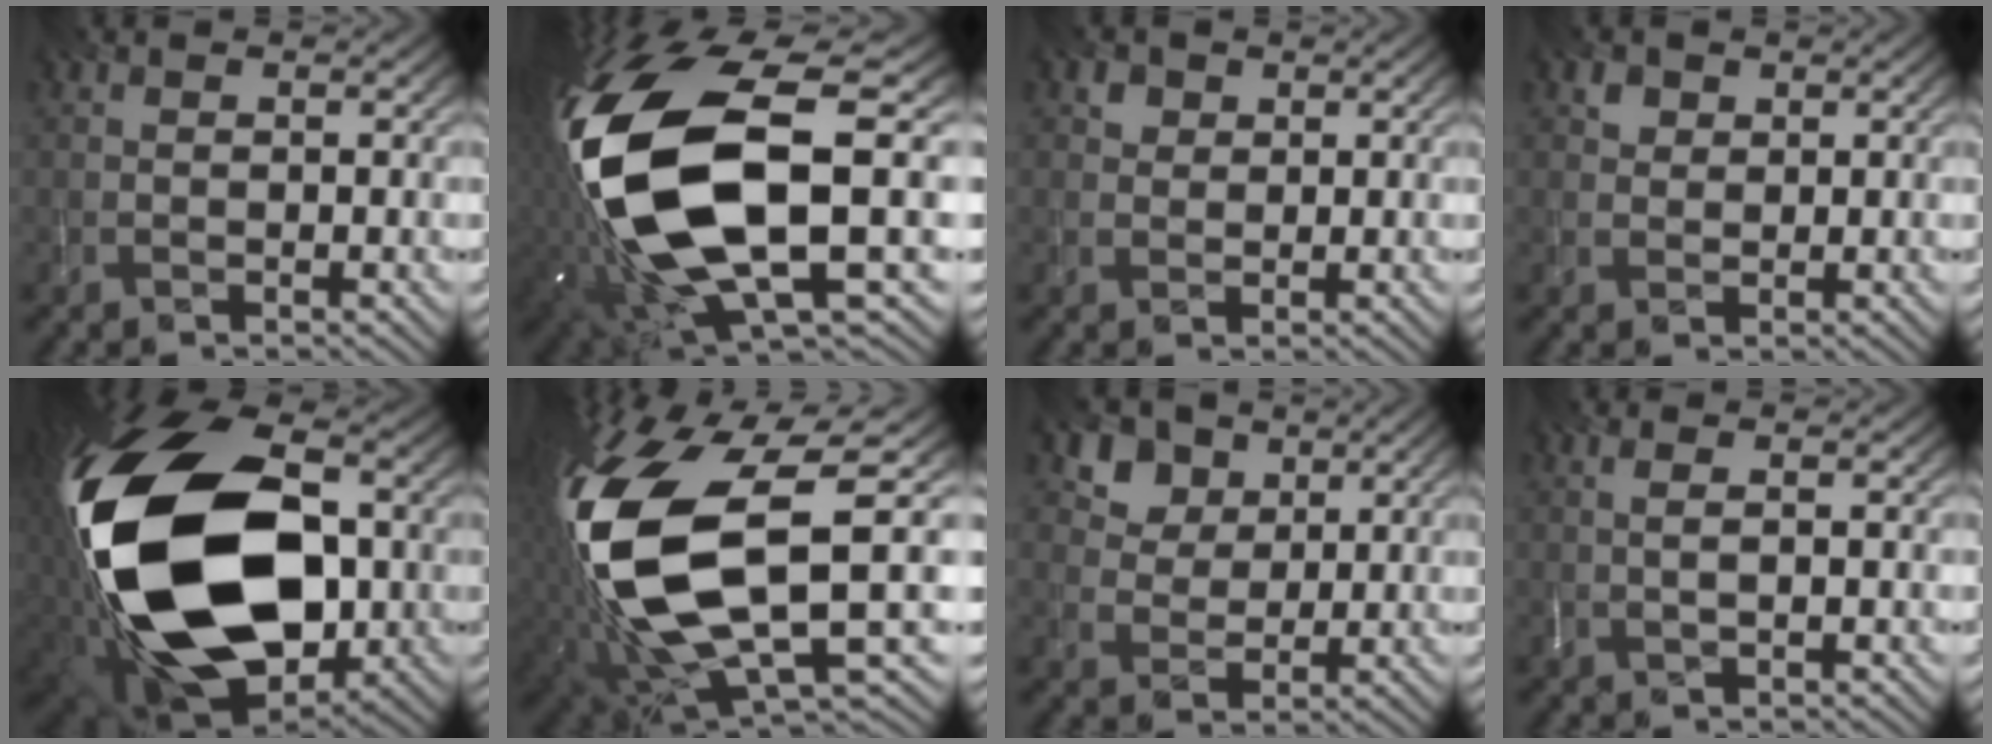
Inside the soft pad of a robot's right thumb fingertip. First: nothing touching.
{"total": 20.1, "force": [-0.5, 8.6, 18.2], "torque": [-0.418, -0.052, 0.017]}
{"total": 2.4, "force": [1.2, 1.9, 0.7], "torque": [-0.021, -0.009, 0.024]}
{"total": 1.9, "force": [1.0, 1.5, 0.5], "torque": [-0.015, -0.005, 0.019]}
{"total": 23.7, "force": [-1.2, 15.2, 18.1], "torque": [-0.399, -0.057, -0.005]}
{"total": 18.3, "force": [-0.3, 8.1, 16.4], "torque": [-0.381, -0.037, 0.006]}
{"total": 6.2, "force": [3.7, 4.4, 2.3], "torque": [-0.063, -0.017, 0.078]}
{"total": 1.5, "force": [0.3, 0.2, 1.5], "torque": [-0.031, 0.006, 0.002]}